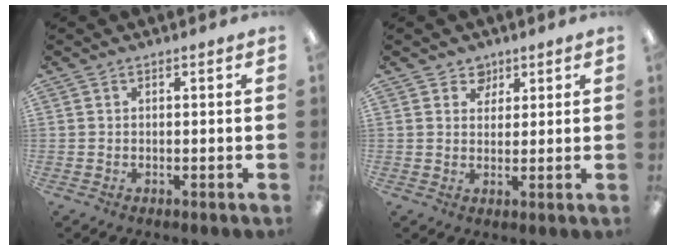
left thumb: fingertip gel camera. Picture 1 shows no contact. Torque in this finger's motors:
{"motor_torque": [-0.05, -0.04, -0.43, 0.02, -0.04]}